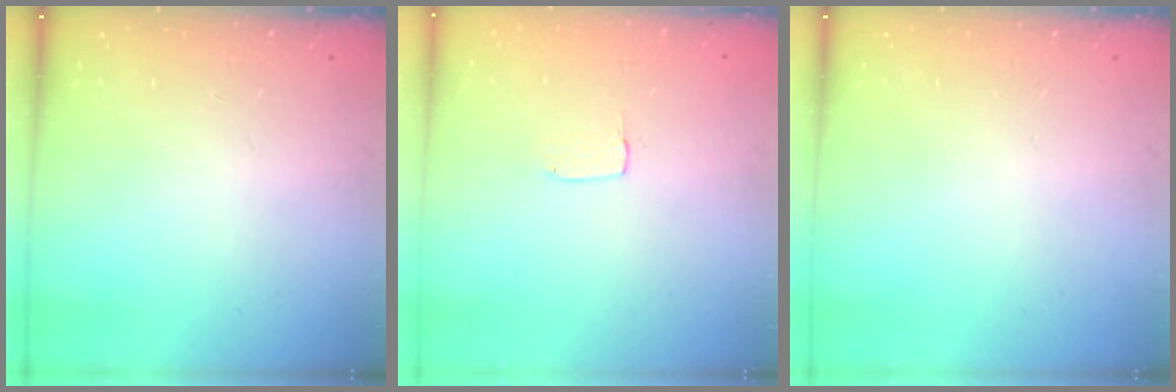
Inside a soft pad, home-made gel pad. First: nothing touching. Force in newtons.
{"total": 3.4, "press": 3.4, "slide": 0.1}
{"total": 0.0}